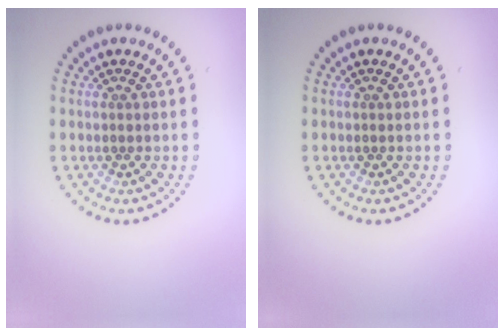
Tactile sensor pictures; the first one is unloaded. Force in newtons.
{"total": 0.0}